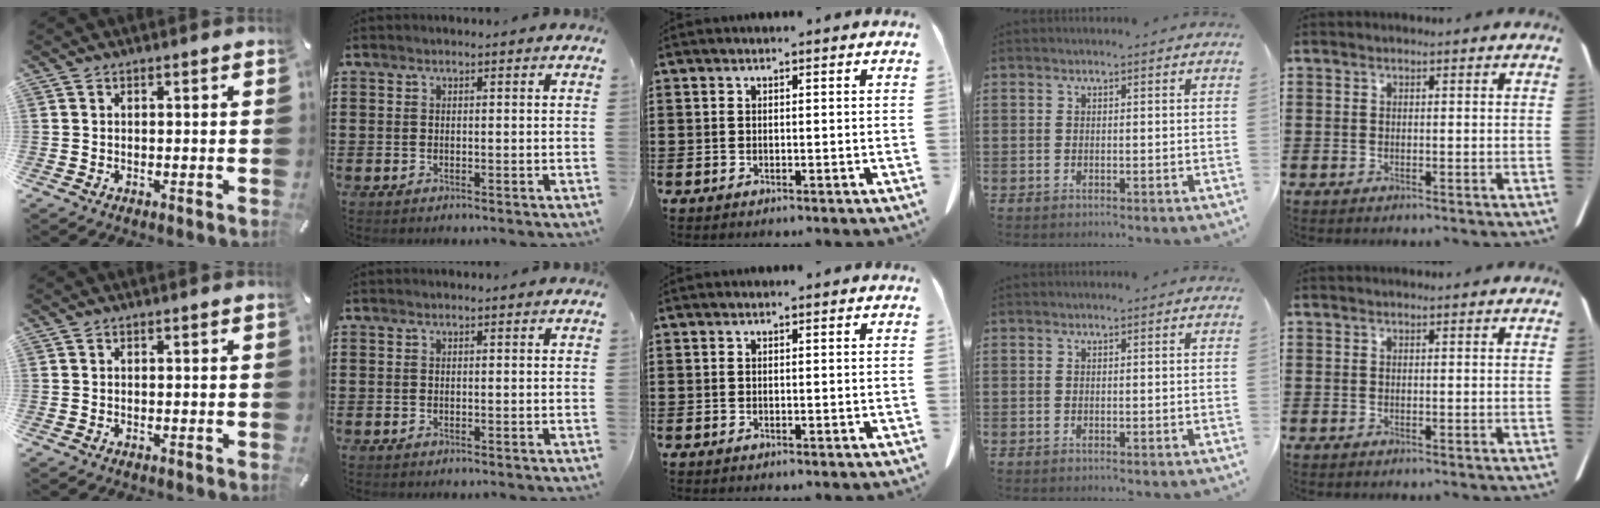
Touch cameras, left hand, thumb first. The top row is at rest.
{}